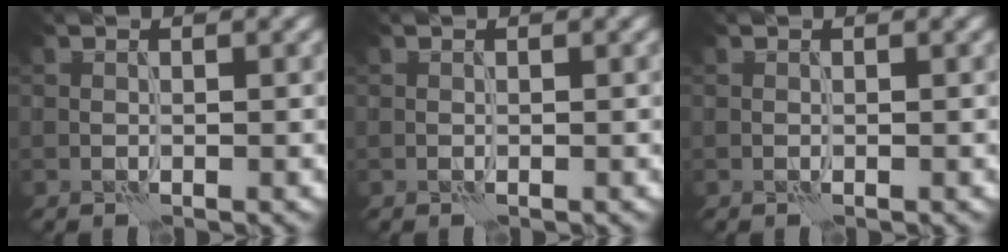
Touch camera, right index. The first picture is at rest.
{"total": 0.0}
{"total": 0.0}